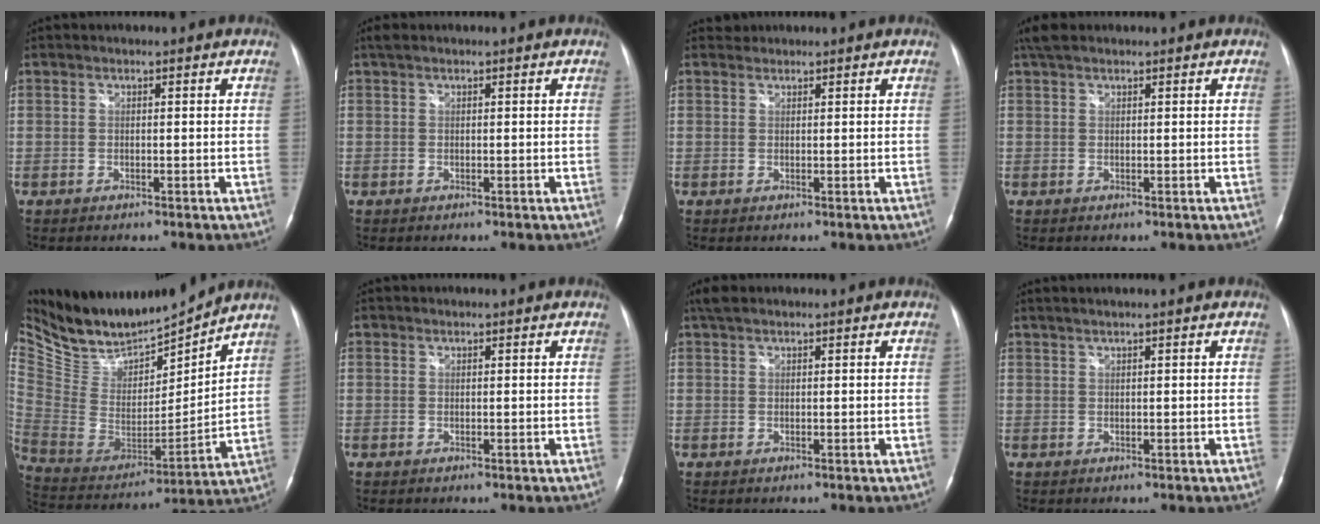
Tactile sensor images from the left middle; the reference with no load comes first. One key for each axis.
{"total": 1.0, "fx": 0.7, "fy": 0.4, "fz": 0.5, "tx": -0.013, "ty": 0.018, "tz": 0.014}
{"total": 0.9, "fx": 0.8, "fy": 0.3, "fz": -0.3, "tx": 0.000, "ty": 0.008, "tz": 0.013}
{"total": 2.8, "fx": 2.2, "fy": 1.1, "fz": 1.3, "tx": -0.030, "ty": 0.023, "tz": 0.041}
{"total": 21.5, "fx": 19.5, "fy": 6.0, "fz": 6.9, "tx": -0.156, "ty": -0.023, "tz": 0.341}
{"total": 0.0}
{"total": 2.0, "fx": 1.5, "fy": 0.8, "fz": 1.0, "tx": -0.022, "ty": 0.020, "tz": 0.030}
{"total": 1.9, "fx": 1.4, "fy": -0.3, "fz": 1.3, "tx": -0.026, "ty": 0.016, "tz": 0.029}